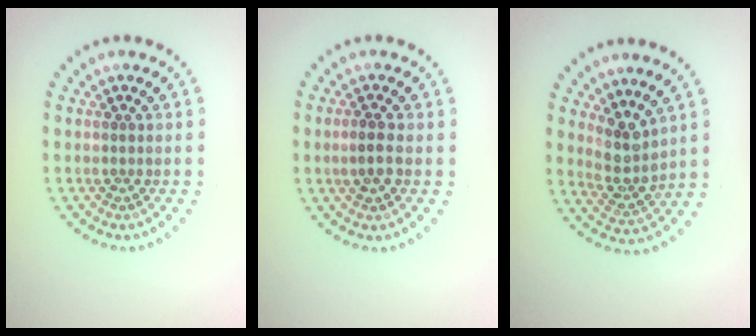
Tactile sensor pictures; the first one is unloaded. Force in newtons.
{"total": 2.0, "press": 1.9, "slide": 0.4}
{"total": 3.5, "press": 2.7, "slide": 2.2}